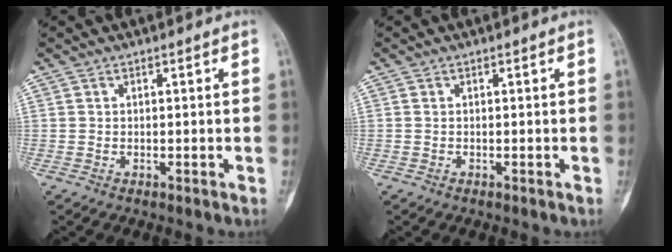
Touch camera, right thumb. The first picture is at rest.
{"total": 0.0}